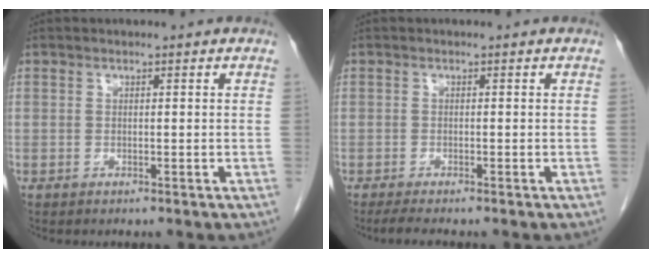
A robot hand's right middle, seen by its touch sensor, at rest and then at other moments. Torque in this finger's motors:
{"motor_torque": [0.45, -0.26, -0.01, 0.01]}